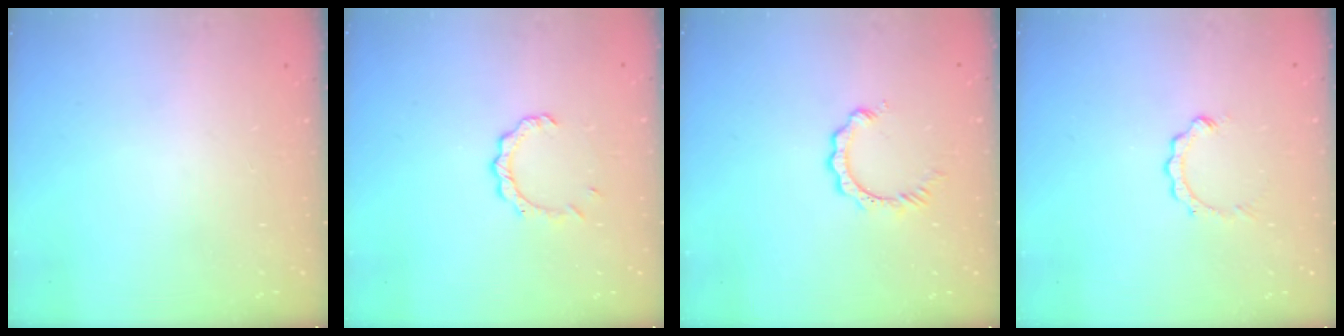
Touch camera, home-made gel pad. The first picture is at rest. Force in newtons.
{"total": 4.1, "press": 4.1, "slide": 0.5}
{"total": 2.8, "press": 2.8, "slide": 0.5}
{"total": 2.5, "press": 2.5, "slide": 0.4}